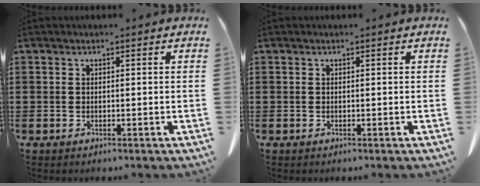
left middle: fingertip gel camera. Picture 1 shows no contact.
{"total": 0.0}